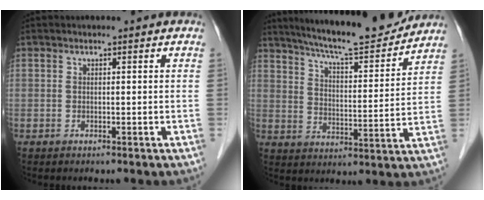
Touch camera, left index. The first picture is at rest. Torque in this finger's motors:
{"motor_torque": [0.23, -0.32, 0.50, 0.12]}